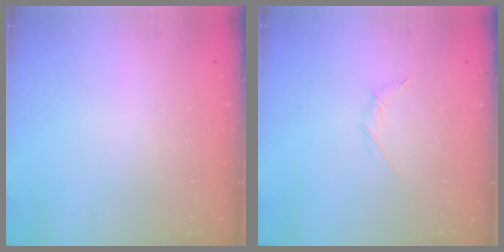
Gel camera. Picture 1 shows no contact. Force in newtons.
{"total": 2.8, "press": 2.7, "slide": 0.8}